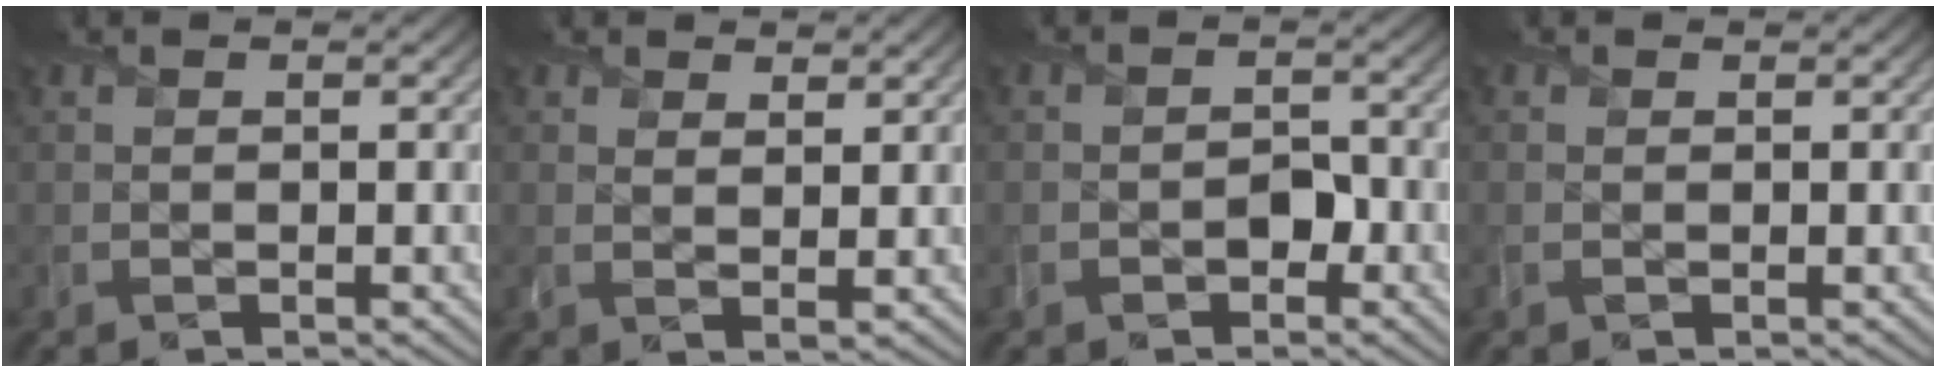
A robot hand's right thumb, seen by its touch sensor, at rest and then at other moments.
{"total": 2.1, "force": [1.5, 0.6, 1.3], "torque": [-0.028, -0.004, 0.030]}
{"total": 2.3, "force": [-1.3, 1.6, 1.0], "torque": [-0.011, -0.001, -0.021]}
{"total": 0.0}